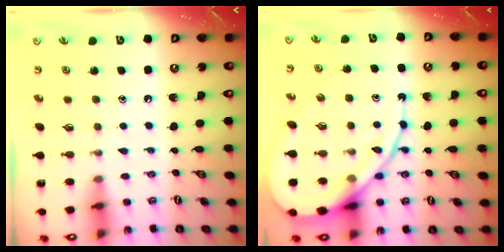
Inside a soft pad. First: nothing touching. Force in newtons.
{"total": 15.4, "press": 15.3, "slide": 1.3}